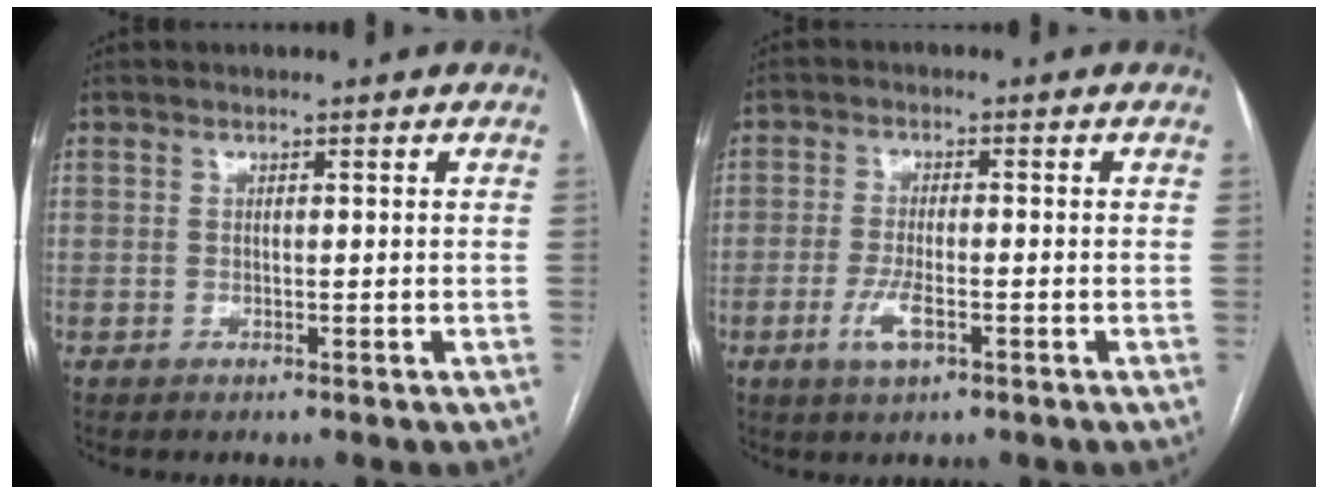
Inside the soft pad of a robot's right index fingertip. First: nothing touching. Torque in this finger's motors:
{"motor_torque": [0.03, -0.02, -0.25, -0.09]}